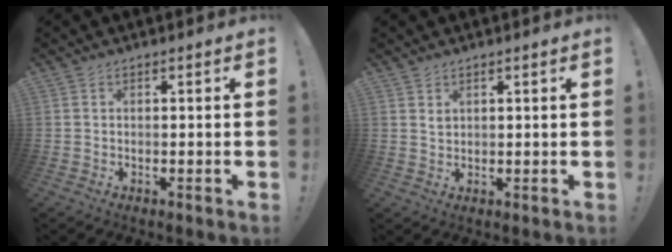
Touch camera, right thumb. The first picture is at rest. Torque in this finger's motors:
{"motor_torque": [-0.56, -0.50, -0.37, 0.45, -0.18]}